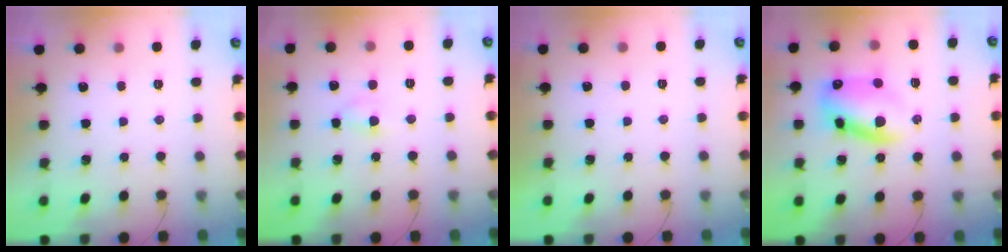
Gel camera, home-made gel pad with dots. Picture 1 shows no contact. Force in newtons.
{"total": 3.6, "press": 3.4, "slide": 1.0}
{"total": 1.0, "press": 1.0, "slide": 0.2}
{"total": 13.2, "press": 12.9, "slide": 2.7}